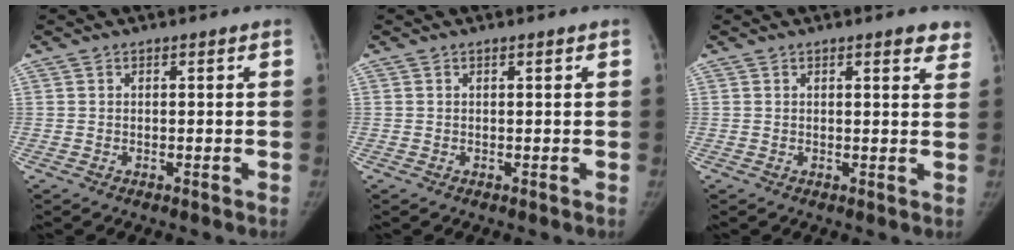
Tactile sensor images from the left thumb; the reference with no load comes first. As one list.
[{"total": 0.0}, {"total": 3.7, "force": [2.8, 1.1, 2.3], "torque": [-0.004, -0.010, 0.026]}]